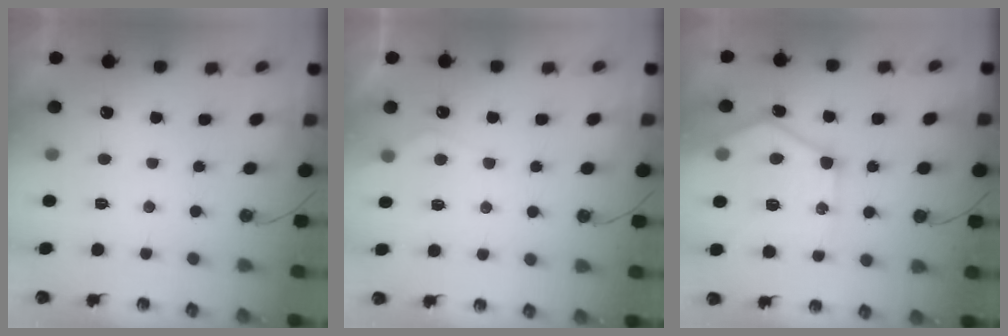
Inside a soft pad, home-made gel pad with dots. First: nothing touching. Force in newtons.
{"total": 6.3, "press": 6.2, "slide": 0.7}
{"total": 18.9, "press": 18.8, "slide": 1.7}